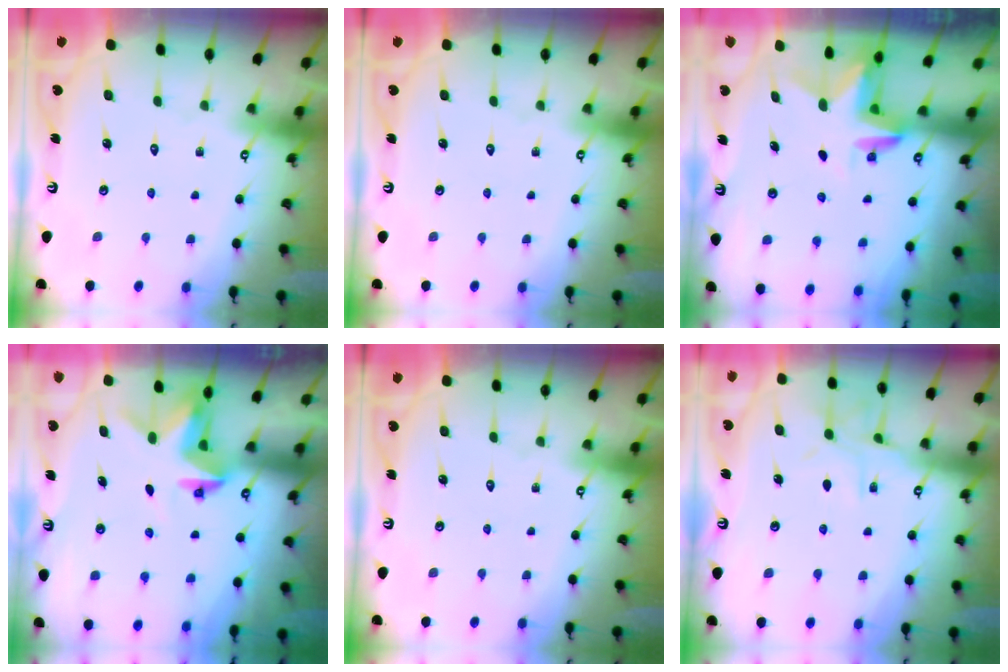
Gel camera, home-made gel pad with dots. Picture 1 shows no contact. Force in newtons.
{"total": 0.0}
{"total": 2.9, "press": 2.9, "slide": 0.2}
{"total": 3.2, "press": 3.2, "slide": 0.0}
{"total": 0.0}
{"total": 8.2, "press": 8.2, "slide": 0.5}